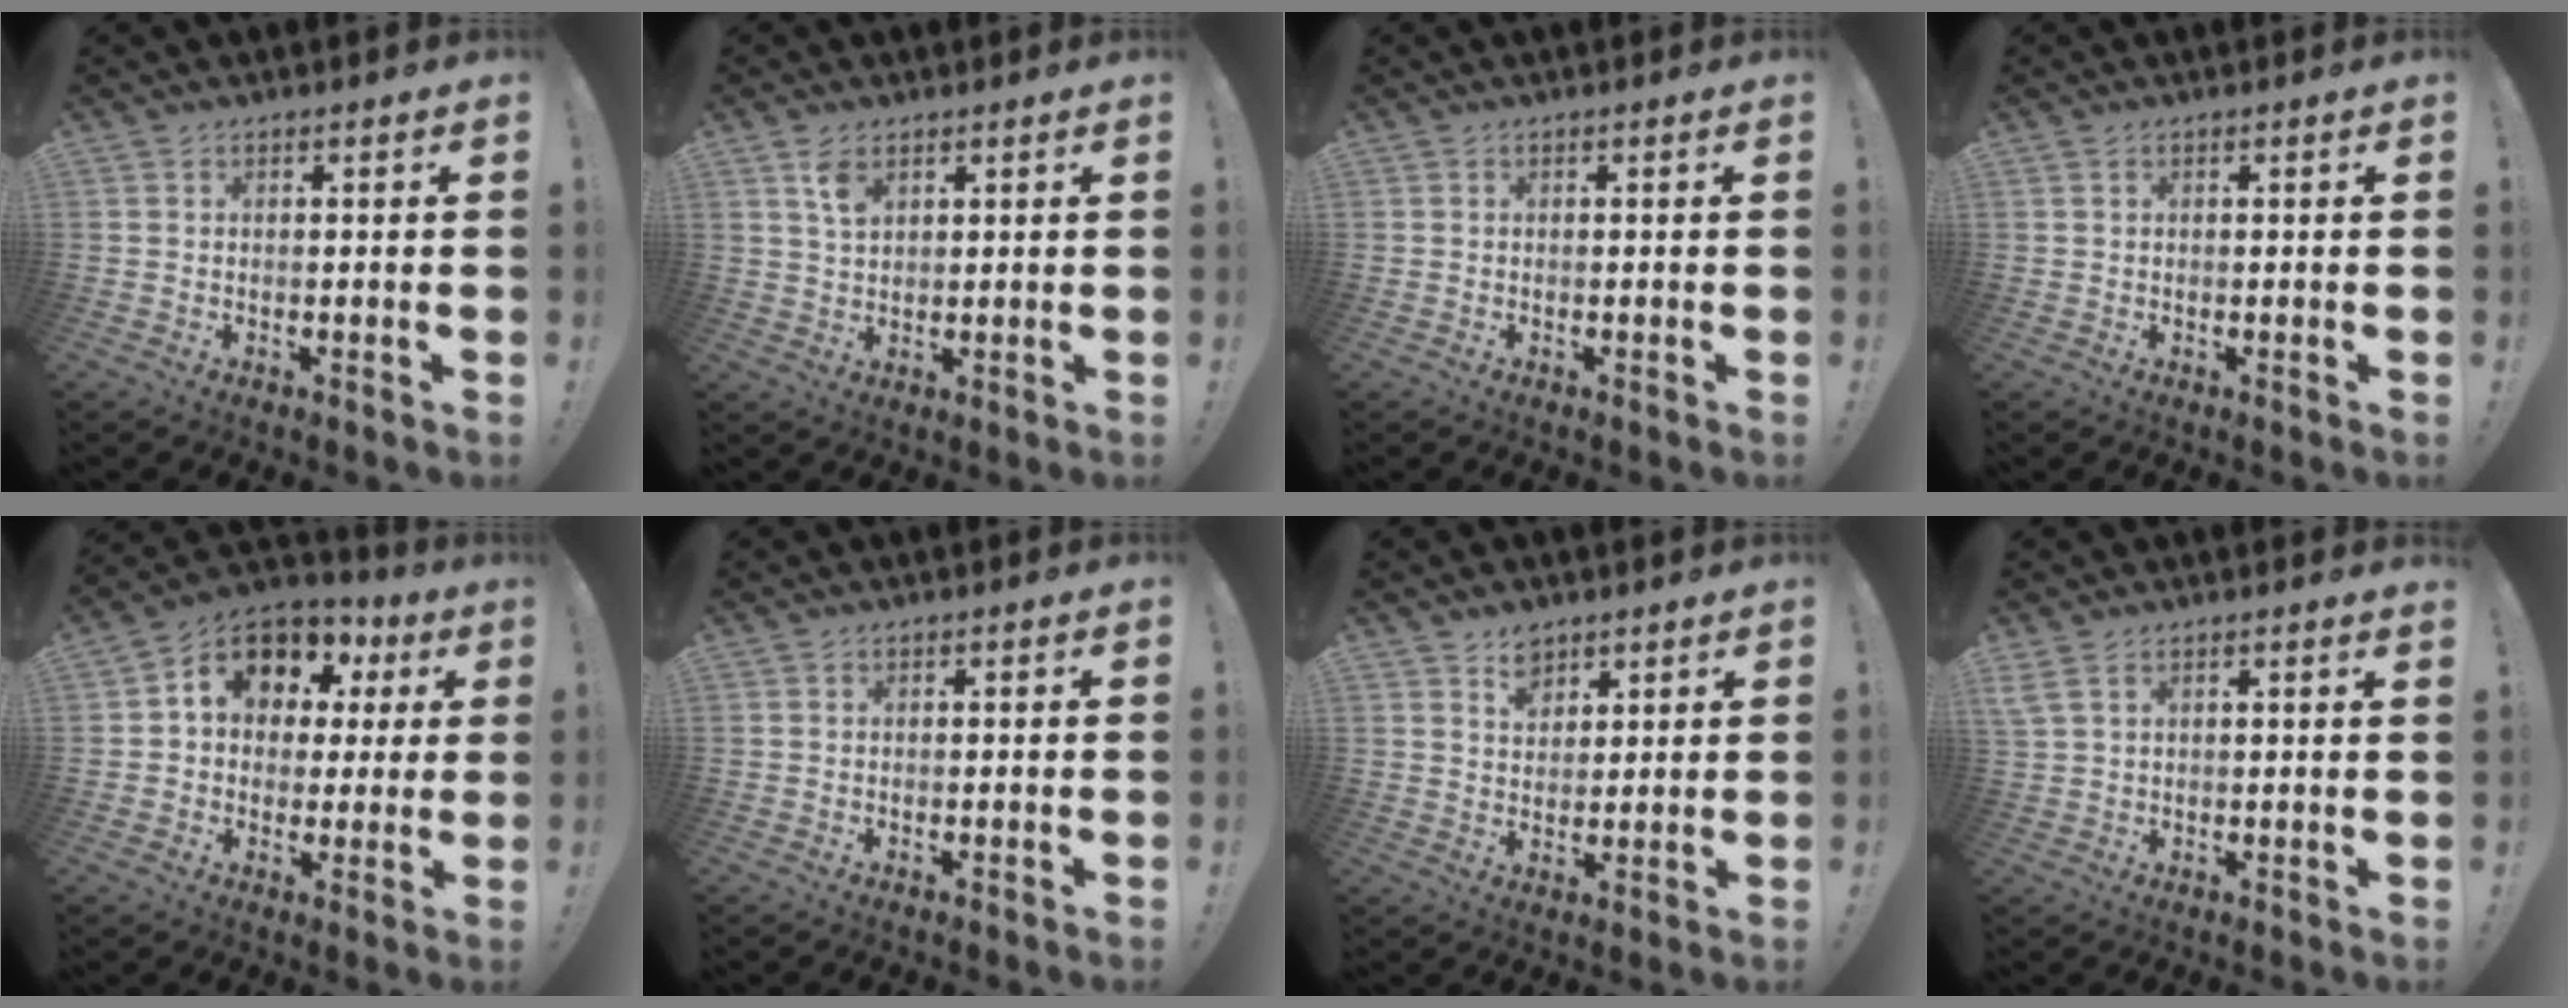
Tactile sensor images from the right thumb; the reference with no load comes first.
{"total": 4.9, "force": [2.6, 2.7, 3.2], "torque": [-0.045, -0.010, 0.046]}
{"total": 0.0}
{"total": 0.0}
{"total": 10.8, "force": [4.0, 8.5, 5.3], "torque": [-0.079, -0.024, 0.075]}
{"total": 0.0}
{"total": 5.9, "force": [4.2, 3.9, 1.2], "torque": [-0.019, -0.023, 0.079]}
{"total": 3.4, "force": [2.5, 1.1, 2.1], "torque": [-0.048, -0.004, 0.050]}